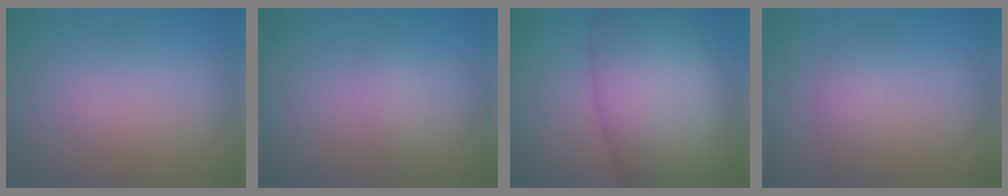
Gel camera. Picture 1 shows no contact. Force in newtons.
{"total": 1.0, "press": 1.0, "slide": 0.1}
{"total": 10.1, "press": 10.1, "slide": 0.3}
{"total": 1.3, "press": 1.3, "slide": 0.1}